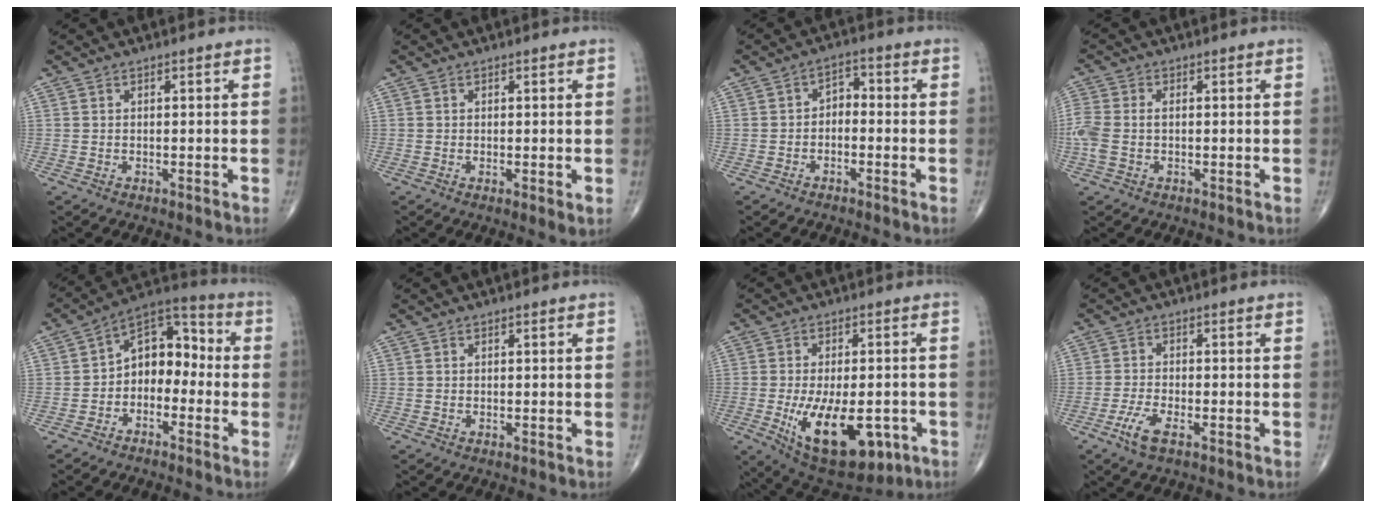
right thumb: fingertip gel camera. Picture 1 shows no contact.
{"total": 1.9, "force": [-0.1, 0.4, 1.8], "torque": [-0.029, -0.008, -0.004]}
{"total": 3.3, "force": [-1.0, 2.2, 2.2], "torque": [-0.018, 0.026, -0.029]}
{"total": 6.3, "force": [-0.6, 3.9, 4.9], "torque": [-0.143, 0.012, -0.014]}
{"total": 10.2, "force": [-1.9, 7.1, 7.1], "torque": [-0.070, 0.050, -0.053]}
{"total": 0.0}
{"total": 17.6, "force": [-5.7, 8.6, 14.3], "torque": [-0.223, -0.005, -0.064]}
{"total": 4.4, "force": [-2.4, 1.4, 3.4], "torque": [-0.078, 0.005, -0.046]}